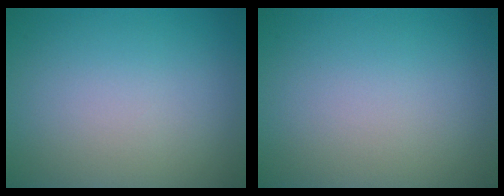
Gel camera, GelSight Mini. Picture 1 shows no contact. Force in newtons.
{"total": 0.0}